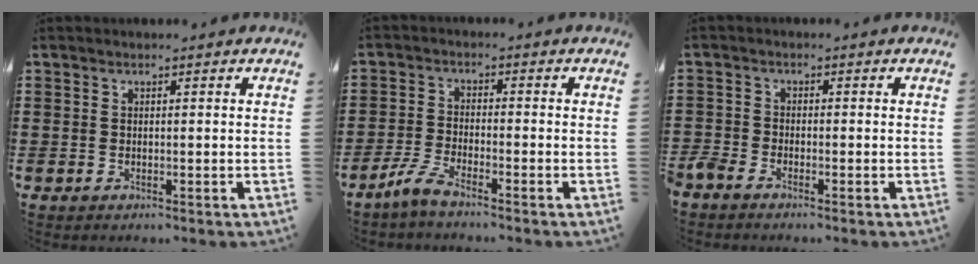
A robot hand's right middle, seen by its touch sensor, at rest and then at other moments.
{"total": 4.0, "force": [-3.2, 0.4, 2.3], "torque": [-0.067, -0.006, -0.068]}
{"total": 2.0, "force": [-1.9, 0.6, 0.5], "torque": [-0.027, -0.003, -0.043]}